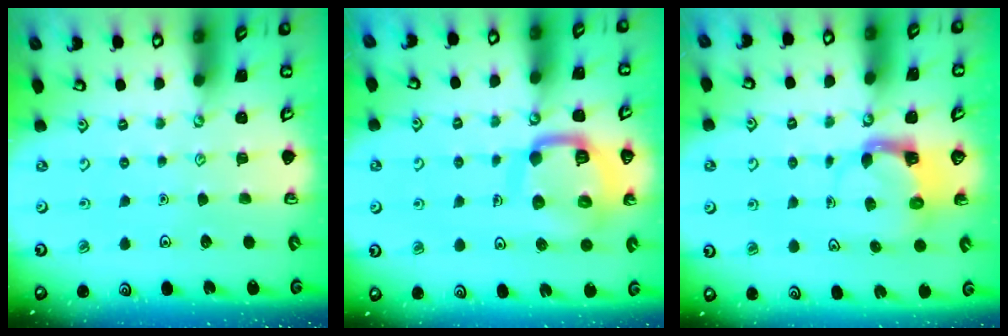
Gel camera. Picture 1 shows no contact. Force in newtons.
{"total": 14.4, "press": 14.3, "slide": 1.5}
{"total": 3.5, "press": 3.5, "slide": 0.5}